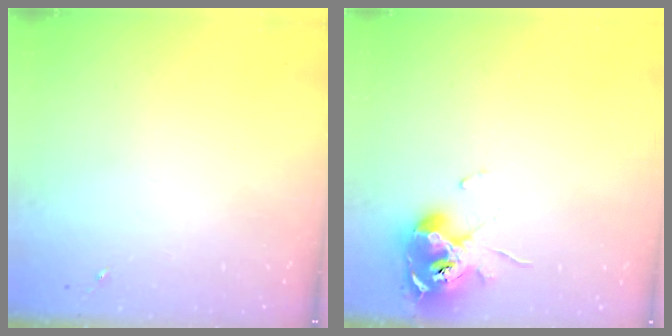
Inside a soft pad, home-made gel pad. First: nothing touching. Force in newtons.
{"total": 10.8, "press": 10.7, "slide": 1.2}